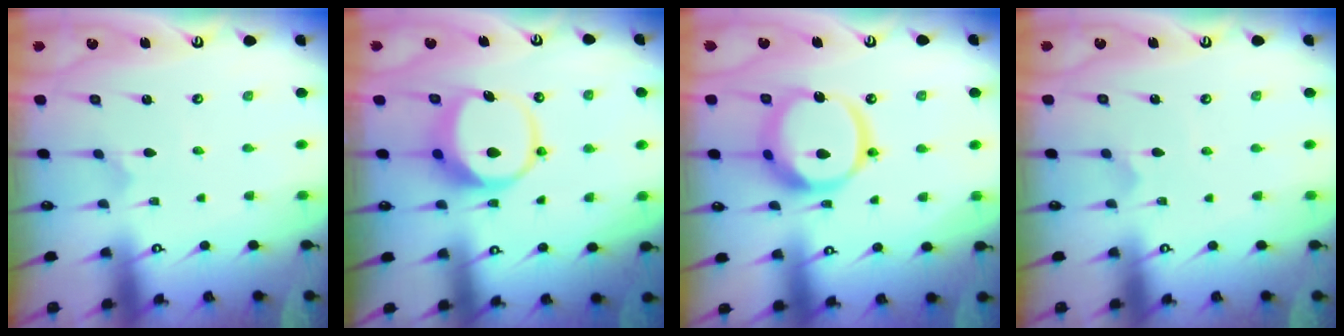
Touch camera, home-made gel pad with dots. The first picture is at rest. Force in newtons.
{"total": 8.3, "press": 8.2, "slide": 1.2}
{"total": 16.8, "press": 16.6, "slide": 2.3}
{"total": 1.6, "press": 1.5, "slide": 0.5}